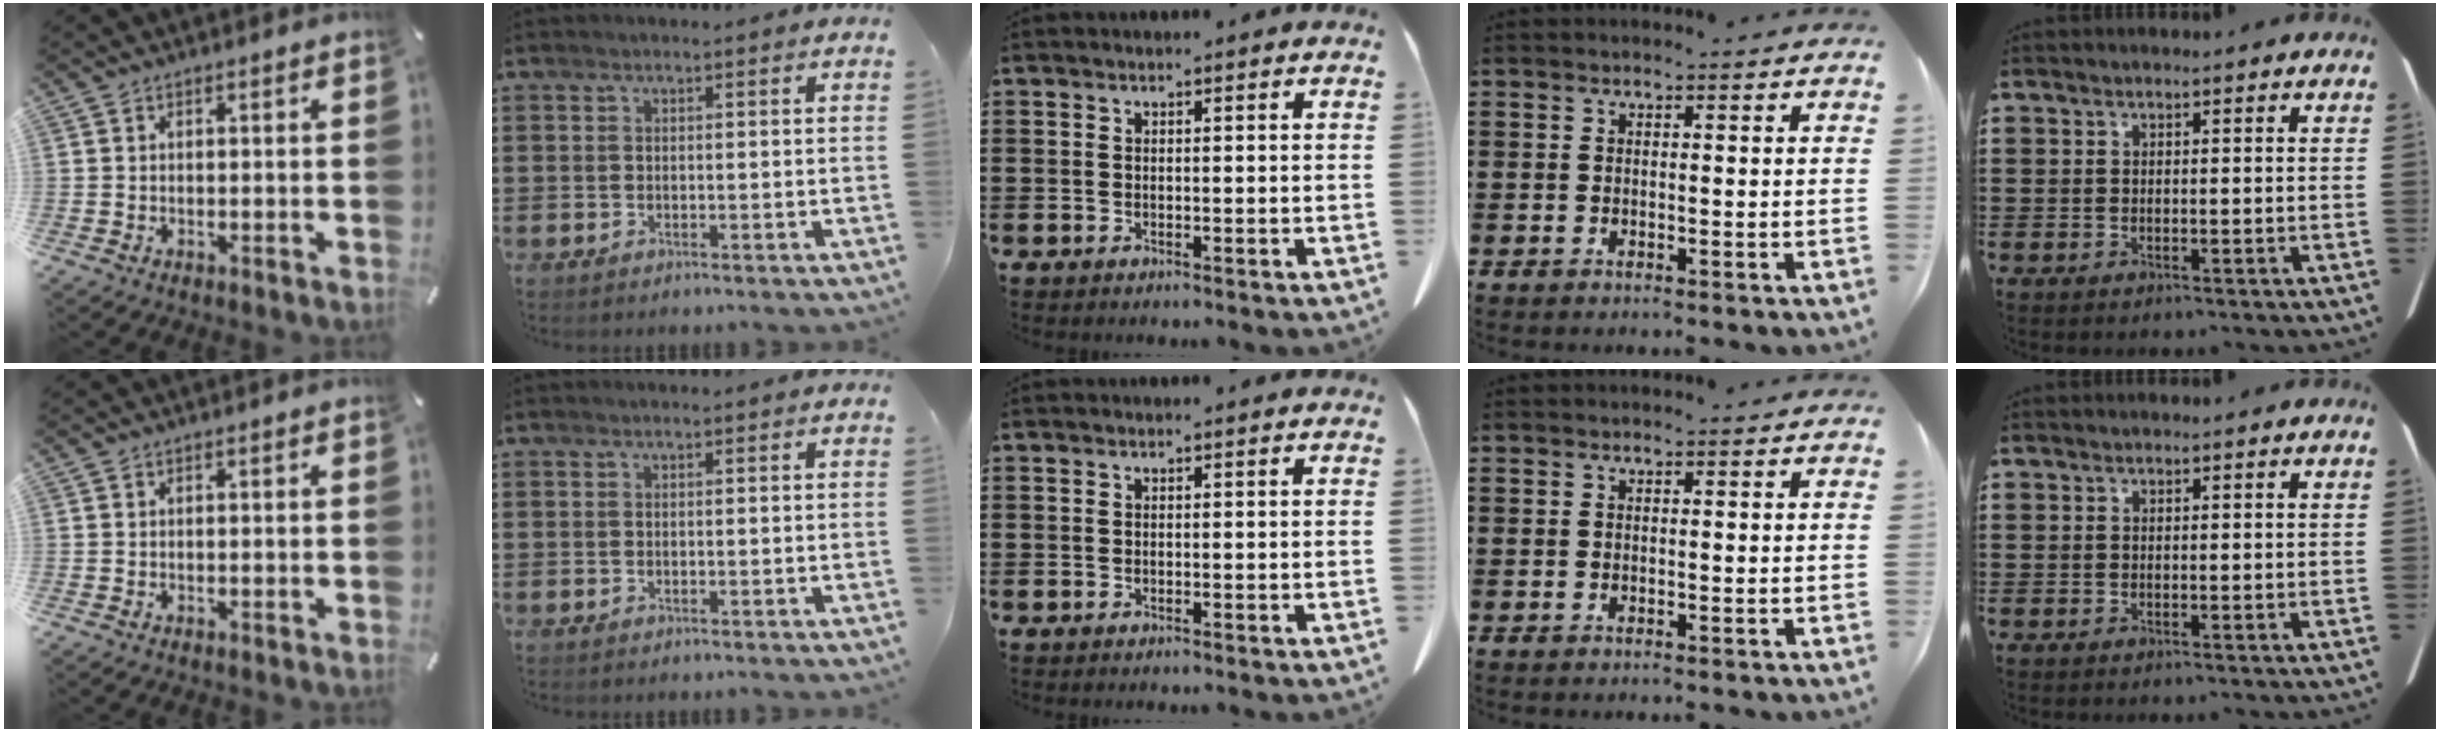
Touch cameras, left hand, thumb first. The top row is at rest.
{}